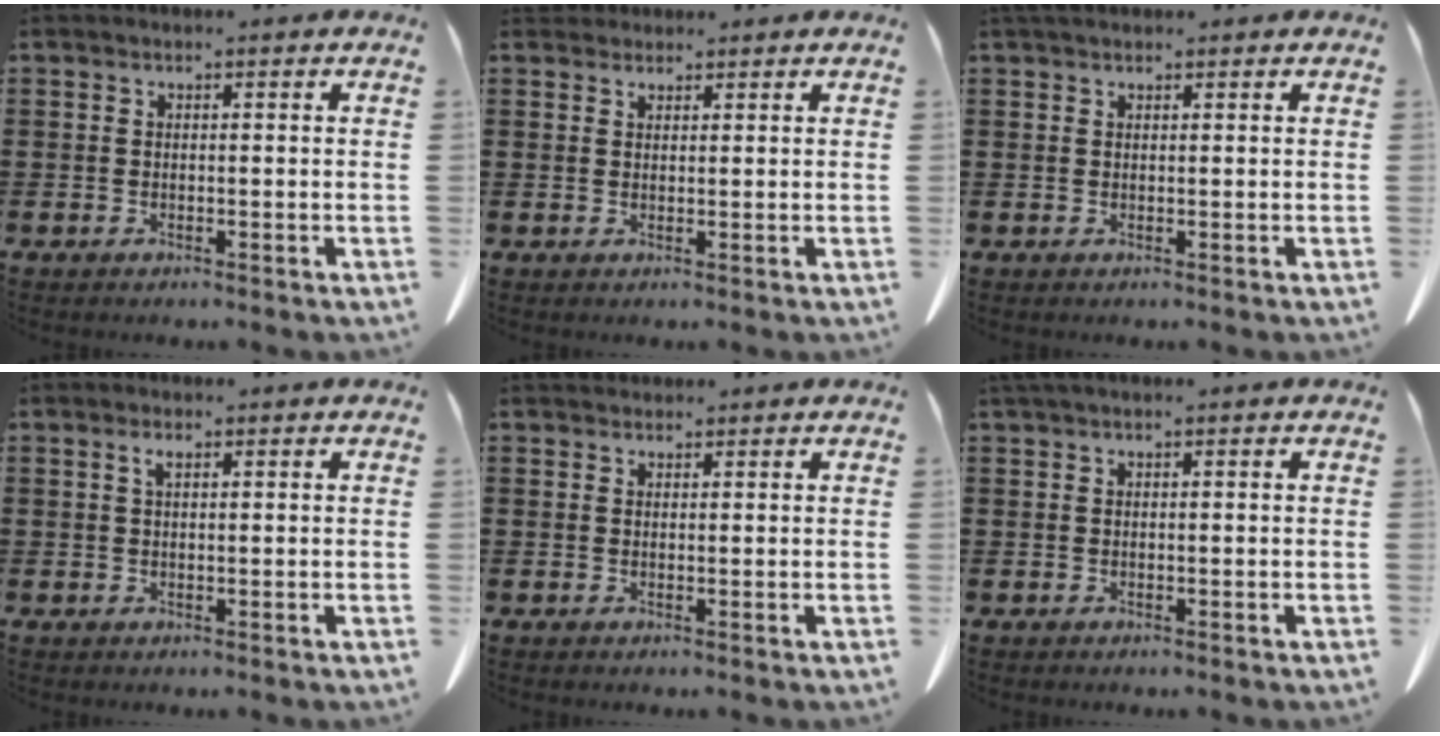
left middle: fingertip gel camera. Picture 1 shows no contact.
{"total": 1.8, "force": [1.6, 0.8, 0.2], "torque": [-0.008, 0.005, 0.032]}
{"total": 1.1, "force": [0.9, 0.5, 0.4], "torque": [-0.011, 0.003, 0.017]}
{"total": 1.5, "force": [0.7, 0.5, 1.2], "torque": [-0.026, 0.004, 0.011]}
{"total": 1.3, "force": [1.2, 0.5, 0.0], "torque": [-0.002, 0.002, 0.024]}
{"total": 0.8, "force": [0.5, 0.1, 0.7], "torque": [-0.015, 0.001, 0.009]}